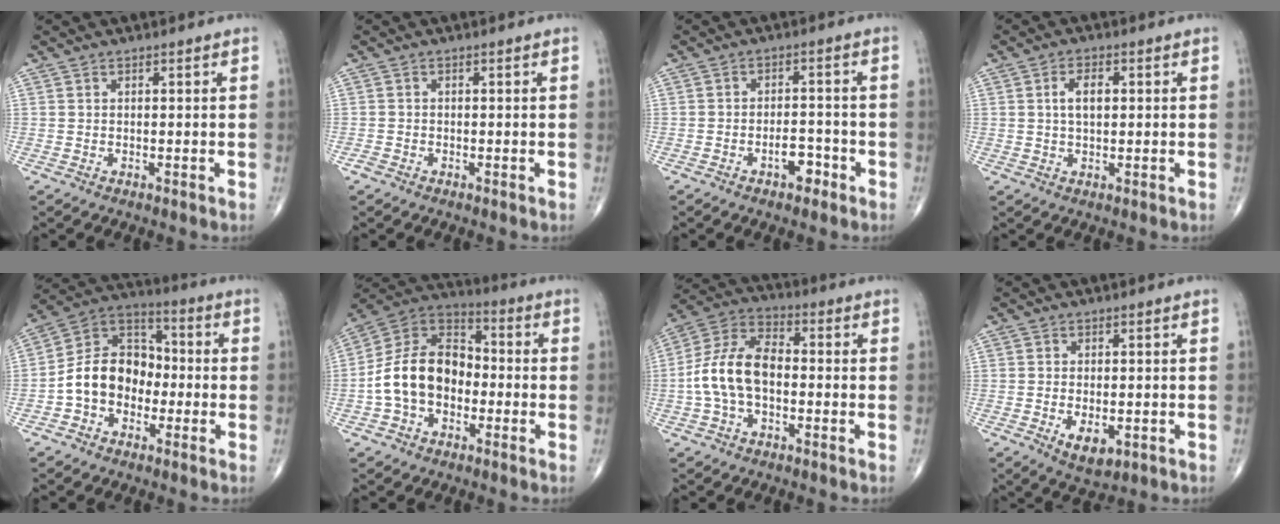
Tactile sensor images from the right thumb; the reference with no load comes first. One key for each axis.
{"total": 1.1, "fx": -0.8, "fy": 0.7, "fz": 0.2, "tx": -0.005, "ty": 0.002, "tz": -0.018}
{"total": 4.2, "fx": -2.4, "fy": 2.2, "fz": 2.7, "tx": -0.027, "ty": 0.022, "tz": -0.037}
{"total": 4.2, "fx": 0.8, "fy": 2.1, "fz": 3.5, "tx": -0.063, "ty": -0.001, "tz": 0.012}
{"total": 12.8, "fx": -2.7, "fy": 9.8, "fz": 7.7, "tx": -0.105, "ty": 0.047, "tz": -0.063}
{"total": 15.1, "fx": -2.9, "fy": 10.8, "fz": 10.2, "tx": -0.165, "ty": 0.046, "tz": -0.063}
{"total": 12.3, "fx": -1.6, "fy": 7.5, "fz": 9.6, "tx": -0.189, "ty": 0.040, "tz": -0.038}
{"total": 5.3, "fx": -1.5, "fy": 2.8, "fz": 4.2, "tx": -0.065, "ty": -0.008, "tz": -0.015}